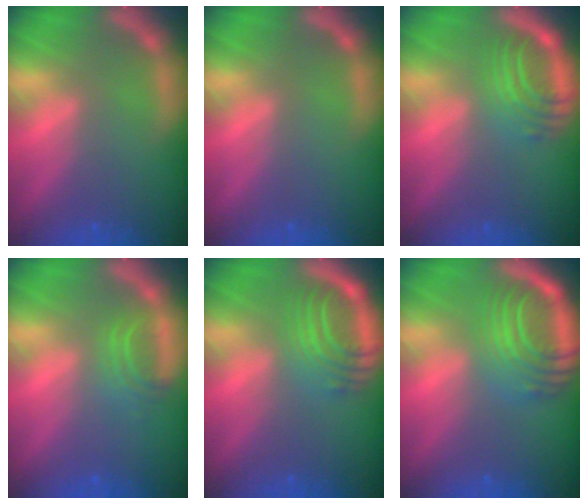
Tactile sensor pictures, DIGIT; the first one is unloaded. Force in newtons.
{"total": 0.0}
{"total": 5.5}
{"total": 2.5}
{"total": 6.5}
{"total": 9.0}